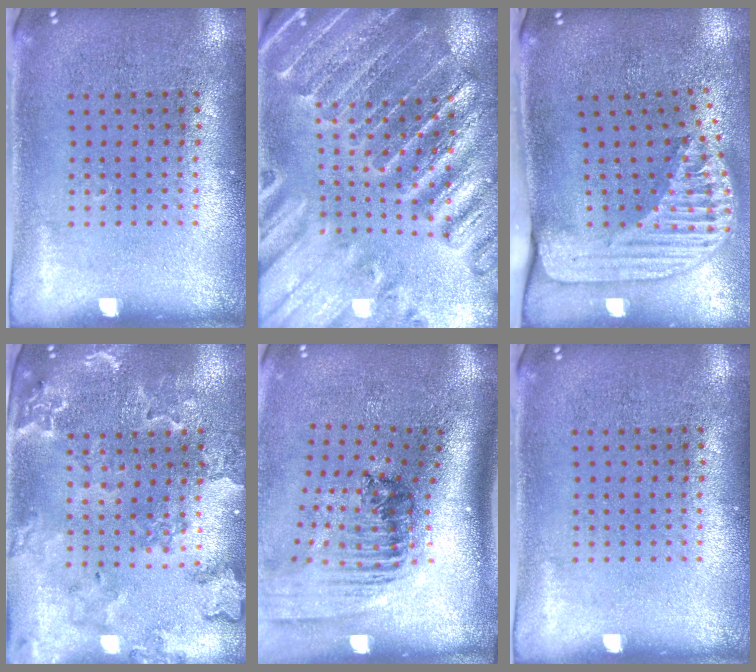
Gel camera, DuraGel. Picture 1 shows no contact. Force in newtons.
{"total": 3.0, "press": 2.9, "slide": 0.4}
{"total": 2.6, "press": 1.8, "slide": 1.8}
{"total": 1.8, "press": 1.8, "slide": 0.2}
{"total": 2.2, "press": 1.6, "slide": 1.6}
{"total": 0.0}